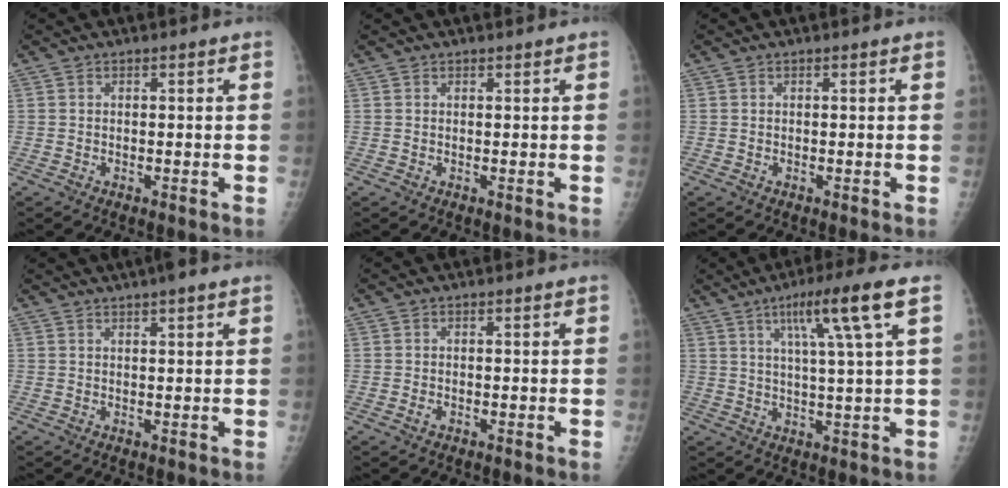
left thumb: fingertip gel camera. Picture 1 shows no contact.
{"total": 1.0, "force": [0.9, 0.2, 0.5], "torque": [0.000, 0.005, 0.013]}
{"total": 0.0}
{"total": 3.8, "force": [2.6, 0.2, 2.7], "torque": [-0.041, 0.009, 0.041]}
{"total": 0.7, "force": [-0.2, 0.3, 0.5], "torque": [-0.010, 0.002, -0.003]}
{"total": 10.7, "force": [4.6, -0.5, 9.6], "torque": [-0.164, -0.005, 0.077]}